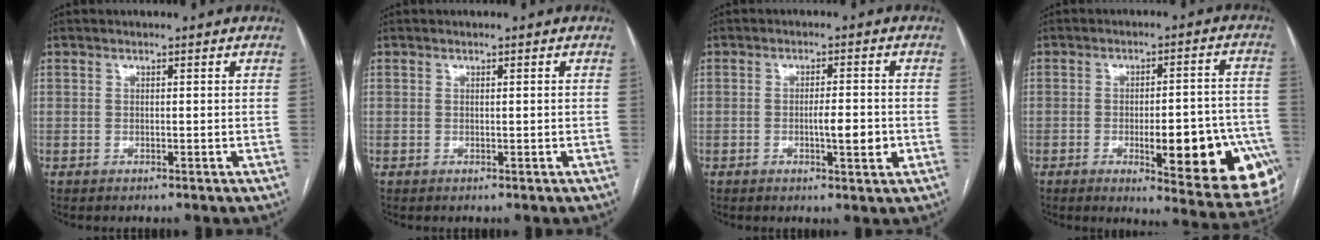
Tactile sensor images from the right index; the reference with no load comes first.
{"total": 0.0}
{"total": 4.6, "force": [-1.1, 0.8, 4.4], "torque": [-0.071, -0.002, -0.013]}
{"total": 18.8, "force": [-6.5, 4.6, 17.0], "torque": [-0.119, 0.019, -0.063]}